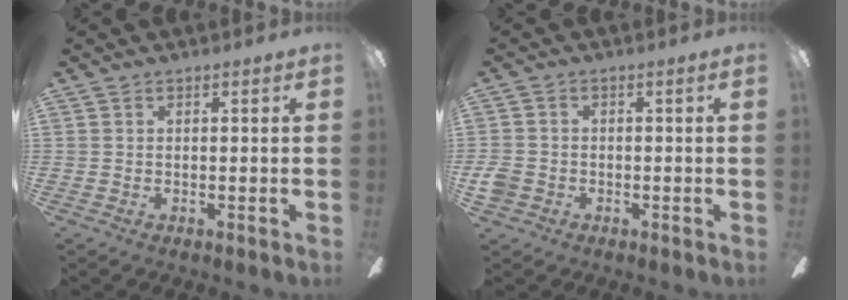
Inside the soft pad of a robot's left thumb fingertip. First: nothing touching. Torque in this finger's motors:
{"motor_torque": [0.12, 0.08, 0.13, -0.23, 0.00]}